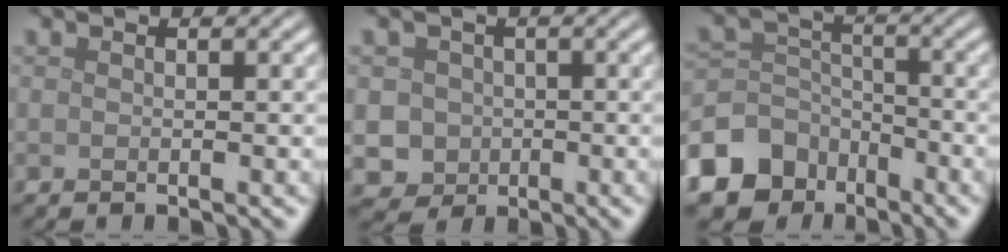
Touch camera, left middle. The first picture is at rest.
{"total": 3.8, "force": [-0.7, 3.6, 0.7], "torque": [0.009, 0.007, -0.026]}
{"total": 8.5, "force": [-5.5, 6.1, 2.0], "torque": [-0.045, 0.001, -0.115]}